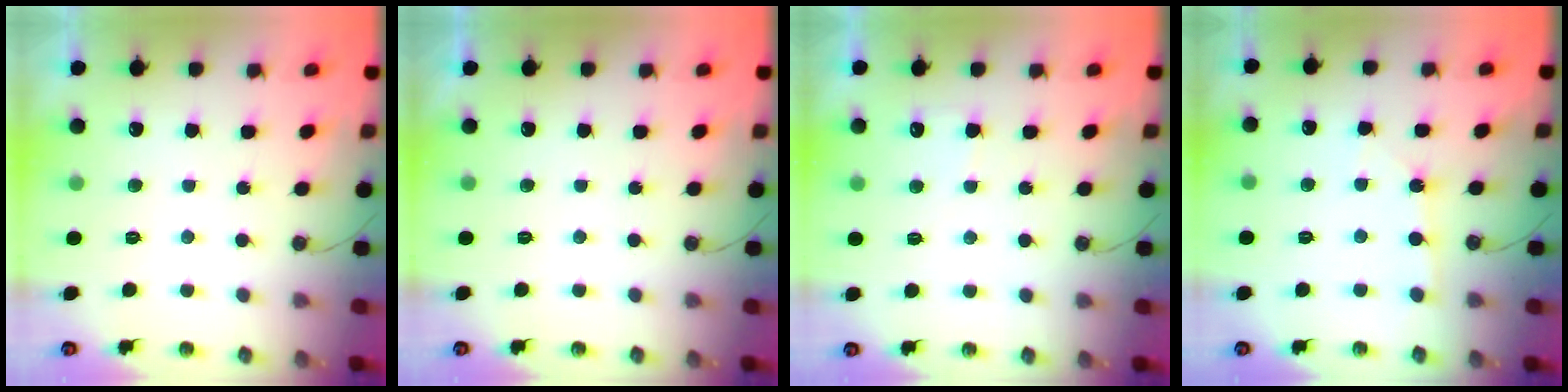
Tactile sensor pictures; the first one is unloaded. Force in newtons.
{"total": 0.0}
{"total": 3.9, "press": 3.9, "slide": 0.3}
{"total": 2.0, "press": 2.0, "slide": 0.3}